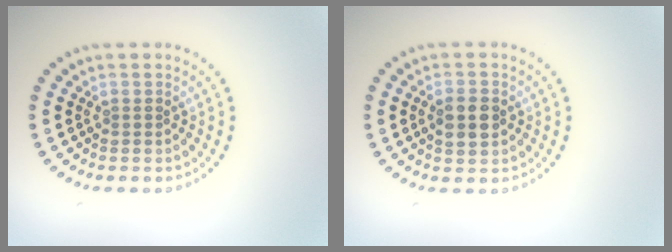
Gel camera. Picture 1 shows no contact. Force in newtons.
{"total": 2.8, "press": 2.8, "slide": 0.1}